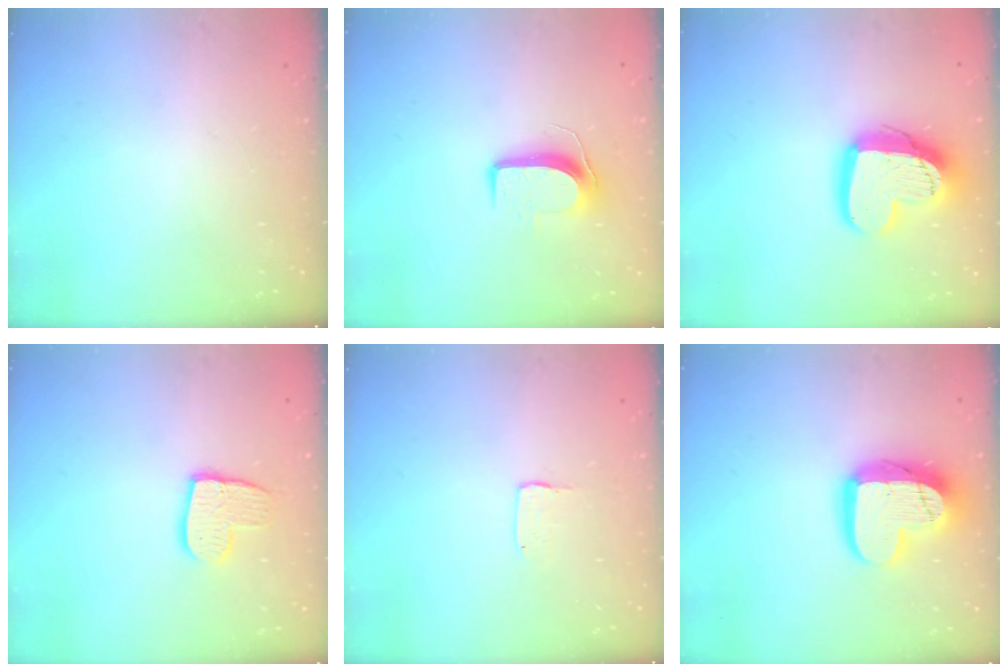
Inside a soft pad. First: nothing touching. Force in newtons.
{"total": 8.9, "press": 8.9, "slide": 0.7}
{"total": 16.7, "press": 16.6, "slide": 1.5}
{"total": 10.5, "press": 10.5, "slide": 0.8}
{"total": 1.3, "press": 1.2, "slide": 0.1}
{"total": 16.1, "press": 16.1, "slide": 0.9}